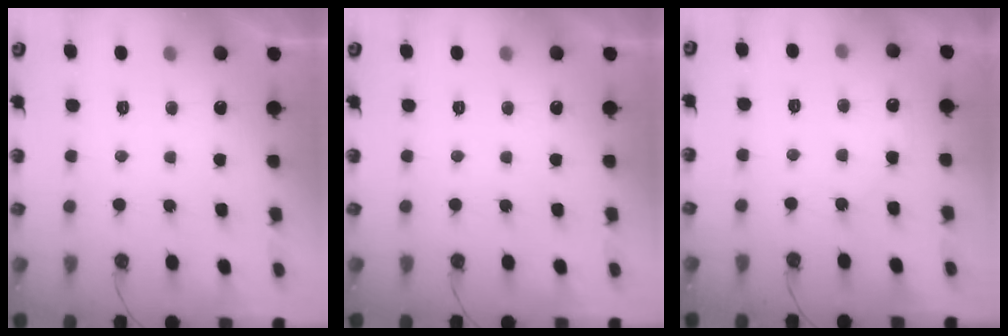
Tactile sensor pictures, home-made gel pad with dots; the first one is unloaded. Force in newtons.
{"total": 0.0}
{"total": 4.8, "press": 4.8, "slide": 0.6}